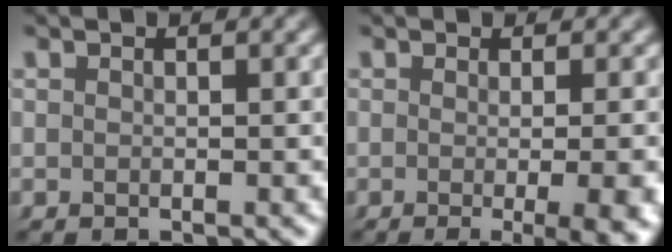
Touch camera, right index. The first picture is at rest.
{"total": 6.9, "force": [-2.9, 1.6, 6.1], "torque": [-0.067, -0.005, -0.041]}